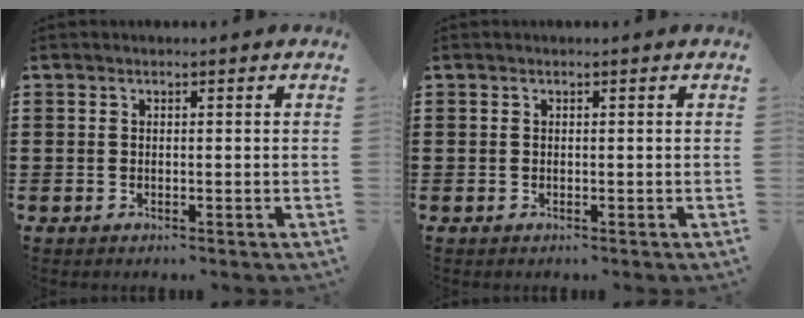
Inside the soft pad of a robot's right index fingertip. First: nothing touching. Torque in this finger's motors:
{"motor_torque": [0.00, 0.71, 0.00, 0.01]}